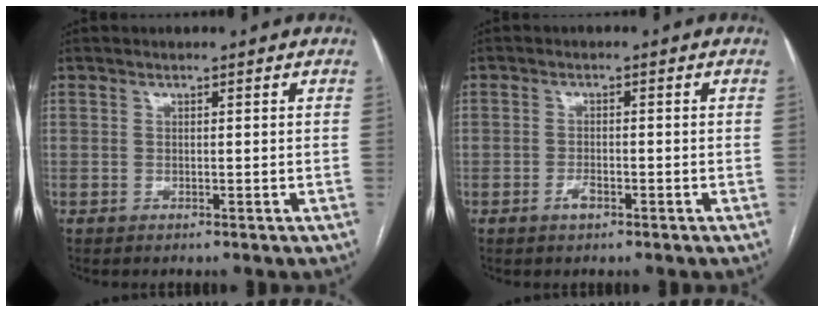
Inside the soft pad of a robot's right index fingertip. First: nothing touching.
{"total": 2.0, "force": [-1.2, 0.7, 1.5], "torque": [-0.030, 0.001, -0.021]}